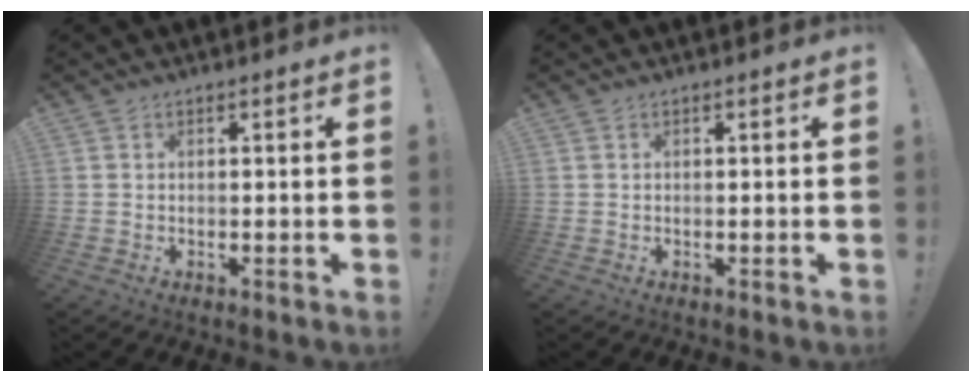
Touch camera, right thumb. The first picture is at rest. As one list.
[{"total": 0.0}]